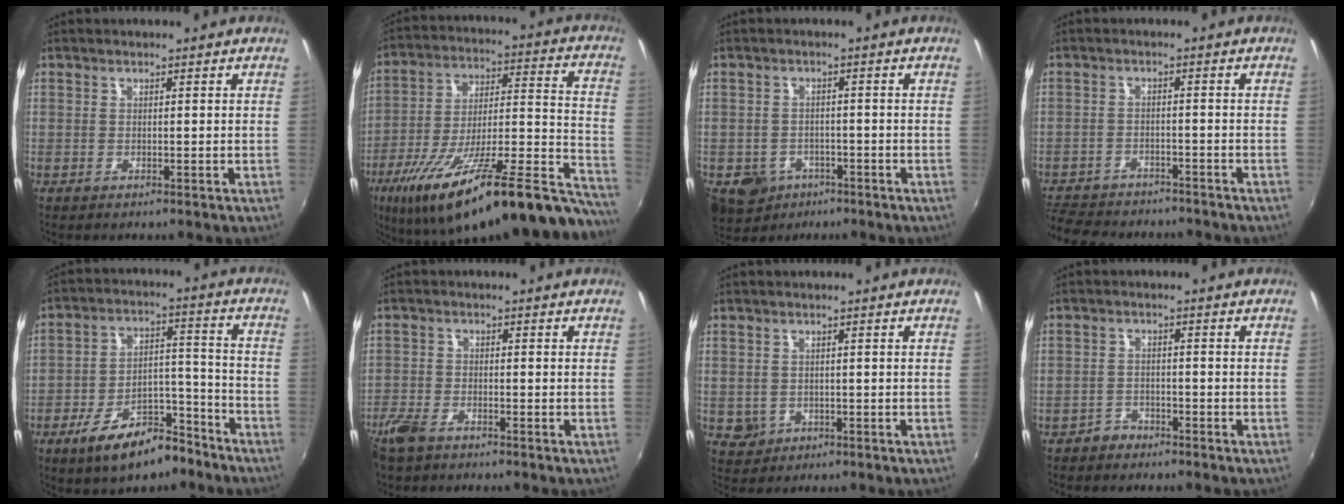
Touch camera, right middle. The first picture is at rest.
{"total": 34.8, "force": [-25.1, 7.7, 22.9], "torque": [-0.331, -0.031, -0.369]}
{"total": 8.3, "force": [-4.5, 6.3, 2.9], "torque": [-0.077, -0.003, -0.063]}
{"total": 13.5, "force": [-11.7, 4.8, 4.8], "torque": [-0.124, -0.008, -0.177]}
{"total": 14.2, "force": [-10.0, 6.2, 8.0], "torque": [-0.147, 0.021, -0.148]}
{"total": 5.7, "force": [-4.4, 2.3, 2.7], "torque": [-0.076, -0.012, -0.091]}
{"total": 2.8, "force": [-0.5, 2.7, 0.7], "torque": [-0.015, -0.002, 0.000]}
{"total": 2.7, "force": [-2.3, 1.5, 0.1], "torque": [-0.006, 0.009, -0.042]}